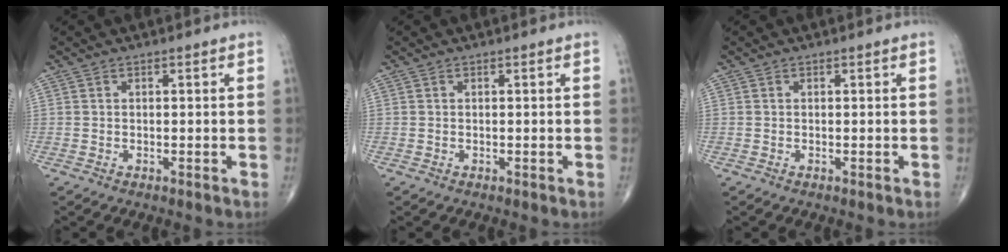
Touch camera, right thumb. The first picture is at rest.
{"total": 0.0}
{"total": 0.0}